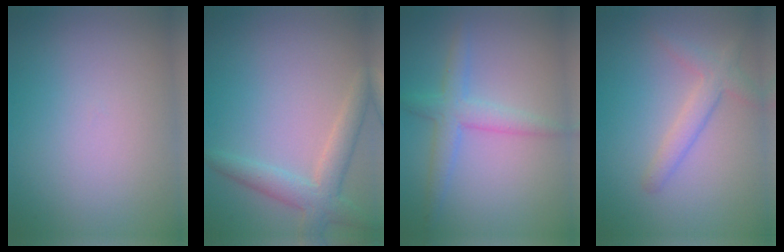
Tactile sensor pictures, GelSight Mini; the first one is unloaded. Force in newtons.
{"total": 3.5, "press": 3.5, "slide": 0.1}
{"total": 3.1, "press": 3.1, "slide": 0.2}
{"total": 2.6, "press": 2.5, "slide": 0.1}